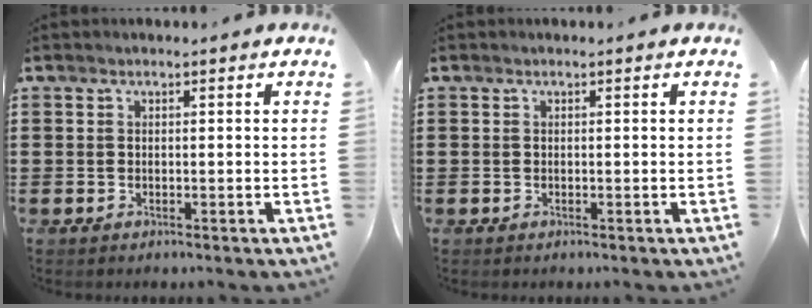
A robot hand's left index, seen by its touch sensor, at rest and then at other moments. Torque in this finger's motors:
{"motor_torque": [0.00, 0.00, 0.02, -0.01]}